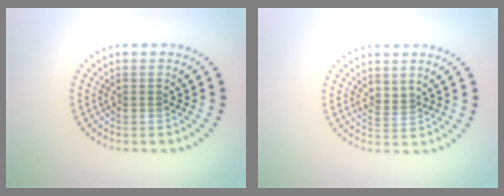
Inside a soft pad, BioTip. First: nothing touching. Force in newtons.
{"total": 1.3, "press": 1.0, "slide": 0.8}